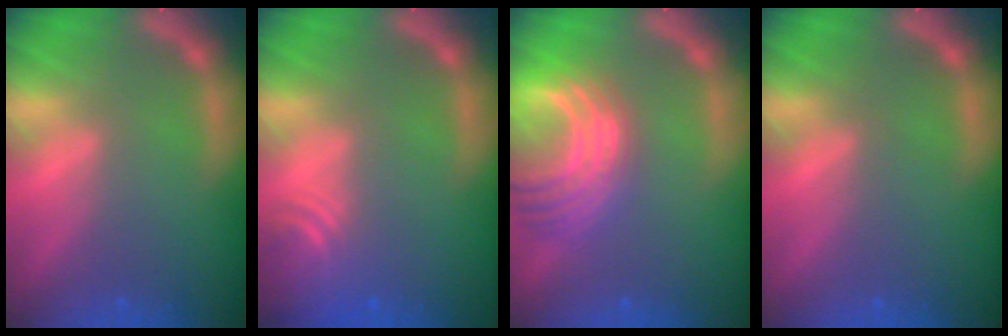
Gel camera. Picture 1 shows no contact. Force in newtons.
{"total": 4.5}
{"total": 9.5}
{"total": 0.0}